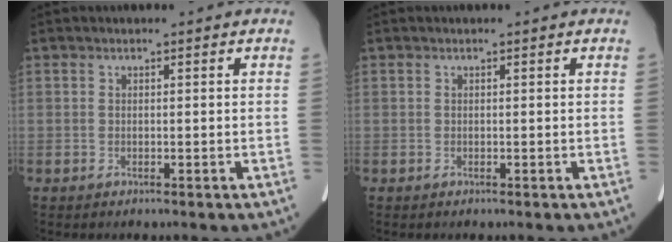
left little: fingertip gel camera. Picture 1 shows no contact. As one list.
[{"total": 0.0}]